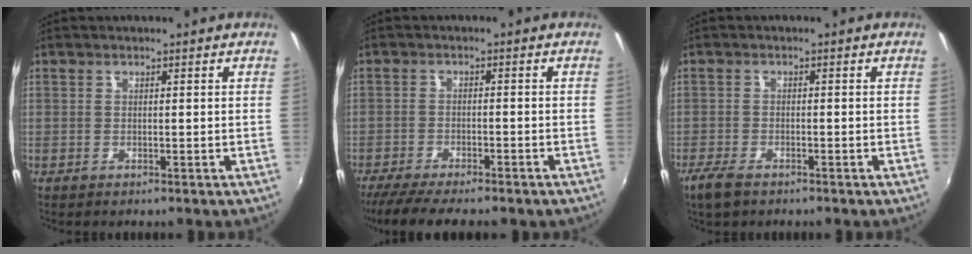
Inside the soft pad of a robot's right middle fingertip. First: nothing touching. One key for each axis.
{"total": 11.2, "fx": -9.3, "fy": 2.2, "fz": 5.9, "tx": -0.129, "ty": -0.033, "tz": -0.146}
{"total": 4.3, "fx": -3.2, "fy": 1.6, "fz": 2.4, "tx": -0.065, "ty": -0.013, "tz": -0.062}